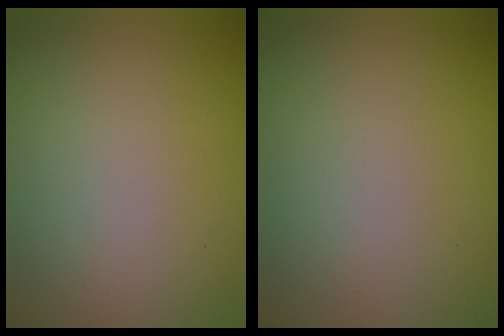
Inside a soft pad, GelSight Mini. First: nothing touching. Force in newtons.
{"total": 0.0}